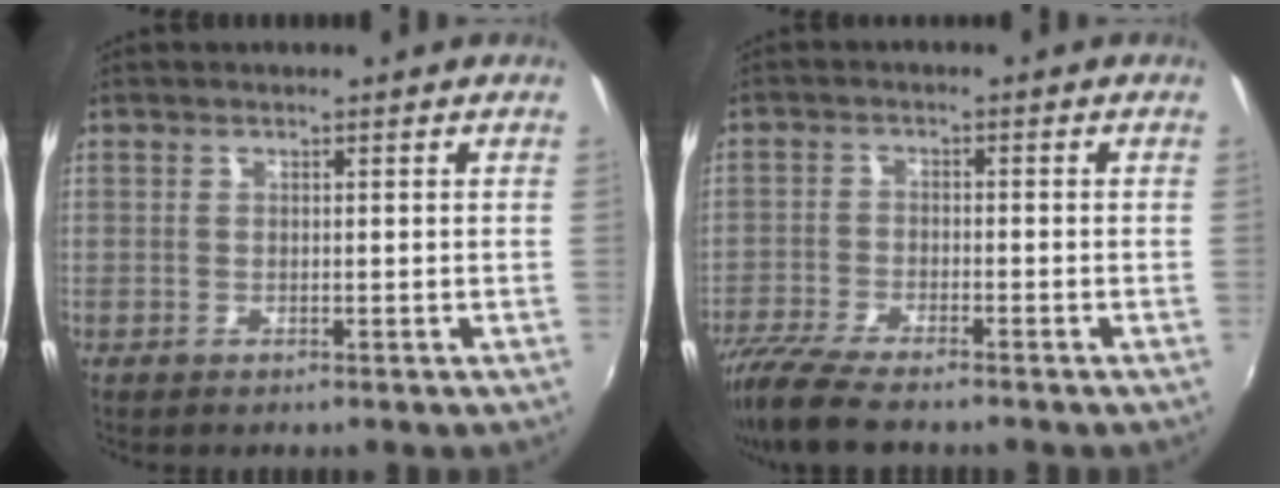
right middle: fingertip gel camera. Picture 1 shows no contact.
{"total": 10.4, "force": [-8.8, 1.6, 5.3], "torque": [-0.133, -0.032, -0.163]}